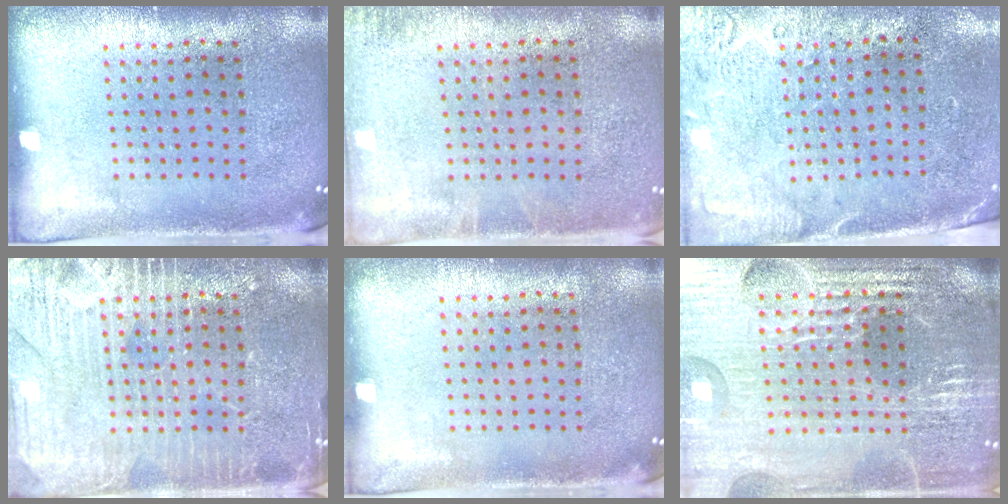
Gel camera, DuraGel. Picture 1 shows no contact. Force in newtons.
{"total": 0.9, "press": 0.9, "slide": 0.2}
{"total": 2.7, "press": 2.3, "slide": 1.4}
{"total": 5.4, "press": 5.4, "slide": 0.7}
{"total": 0.0}
{"total": 5.0, "press": 4.7, "slide": 1.7}